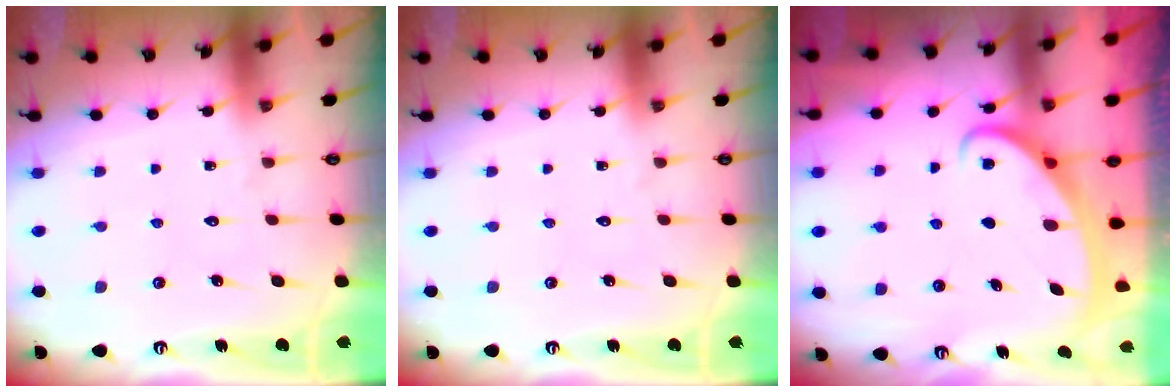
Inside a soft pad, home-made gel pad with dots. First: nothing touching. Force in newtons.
{"total": 0.0}
{"total": 2.4, "press": 2.4, "slide": 0.4}